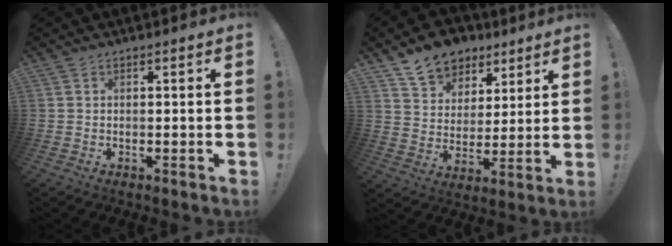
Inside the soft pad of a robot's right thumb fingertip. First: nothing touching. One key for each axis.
{"total": 12.5, "fx": 9.1, "fy": 7.9, "fz": 3.2, "tx": -0.049, "ty": -0.064, "tz": 0.173}